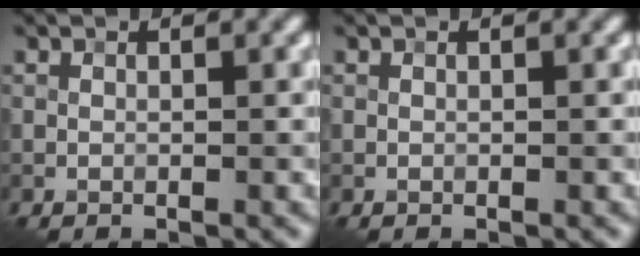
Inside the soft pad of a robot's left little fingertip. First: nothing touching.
{"total": 0.0}